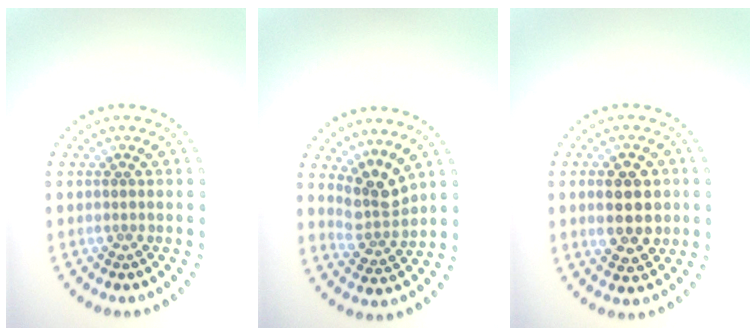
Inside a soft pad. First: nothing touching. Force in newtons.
{"total": 3.1, "press": 2.2, "slide": 2.2}
{"total": 5.1, "press": 5.1, "slide": 0.4}